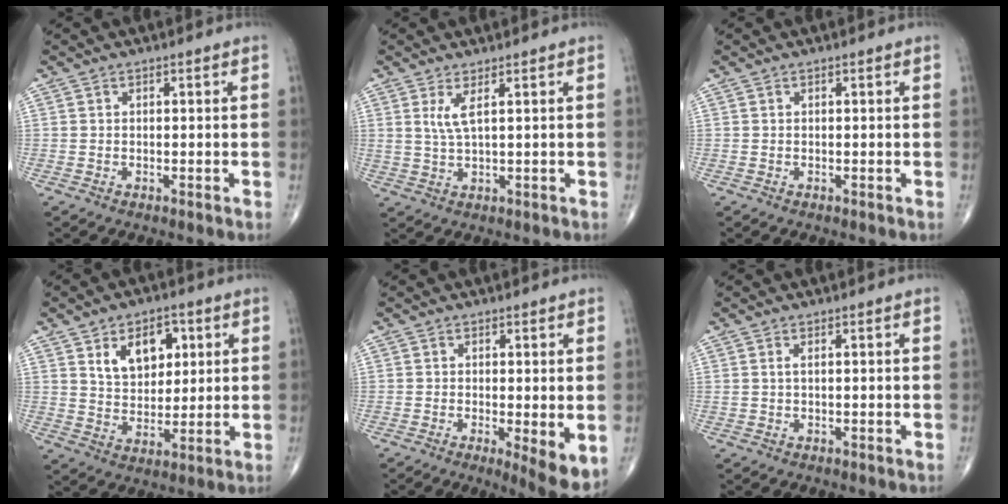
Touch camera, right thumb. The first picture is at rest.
{"total": 3.4, "force": [1.4, 0.5, 3.0], "torque": [-0.071, -0.011, 0.036]}
{"total": 0.0}
{"total": 10.3, "force": [4.1, 6.7, 6.8], "torque": [-0.070, -0.019, 0.071]}
{"total": 6.2, "force": [-1.0, 1.6, 5.9], "torque": [-0.088, -0.020, -0.016]}
{"total": 0.7, "force": [0.3, 0.1, 0.7], "torque": [-0.023, 0.005, 0.008]}